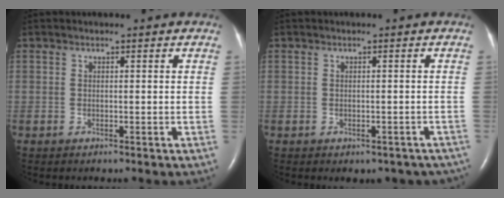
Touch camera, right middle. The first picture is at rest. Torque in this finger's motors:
{"motor_torque": [0.17, -0.23, -0.01, 0.02]}